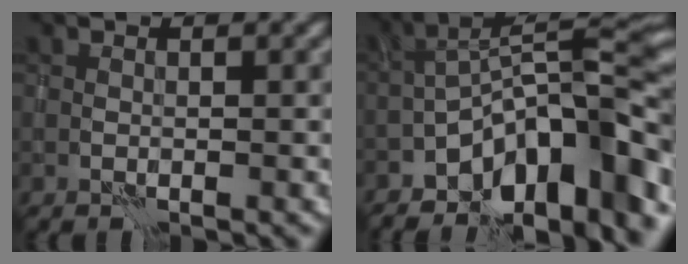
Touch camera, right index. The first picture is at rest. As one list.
[{"total": 14.8, "force": [-7.9, 5.0, 11.4], "torque": [-0.152, 0.025, -0.135]}]